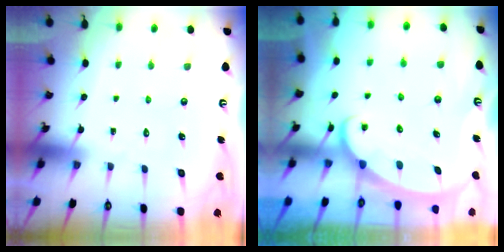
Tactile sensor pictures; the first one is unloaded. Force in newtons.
{"total": 2.4, "press": 2.3, "slide": 0.4}